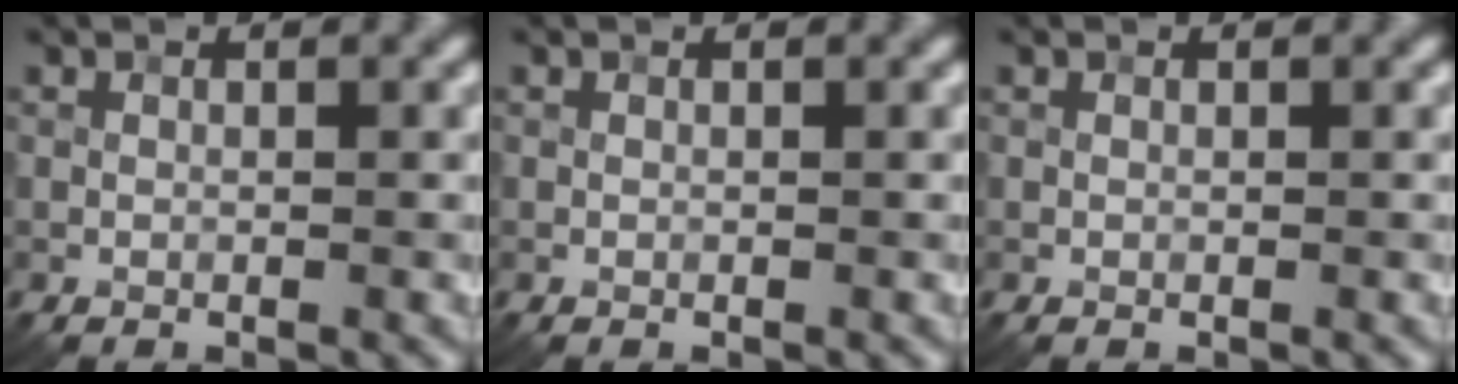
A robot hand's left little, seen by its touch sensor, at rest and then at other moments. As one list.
[{"total": 0.0}, {"total": 0.0}]